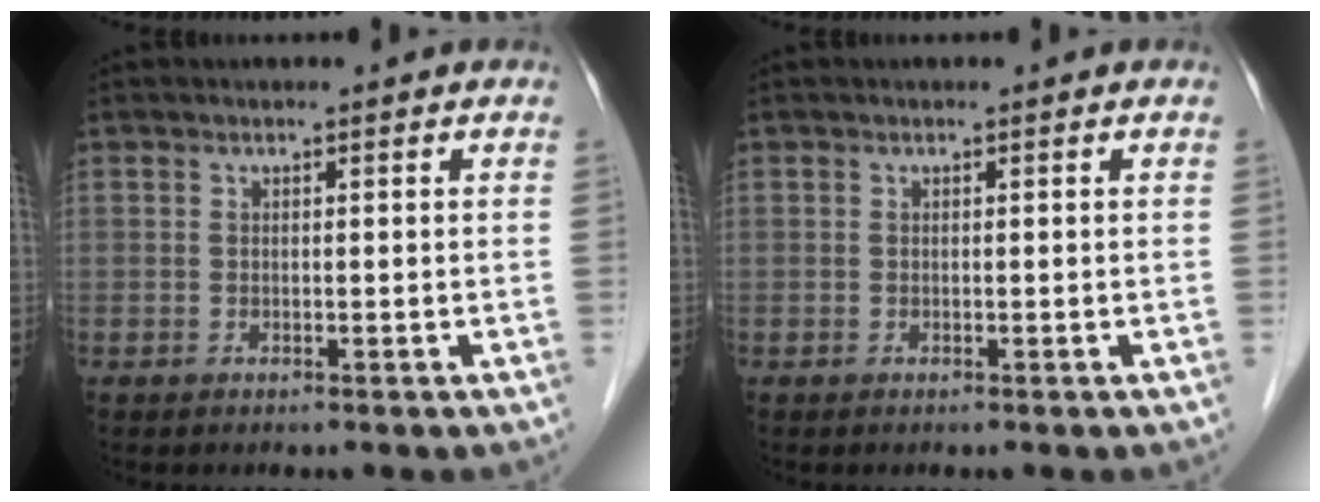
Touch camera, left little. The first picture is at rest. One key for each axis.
{"total": 0.0}